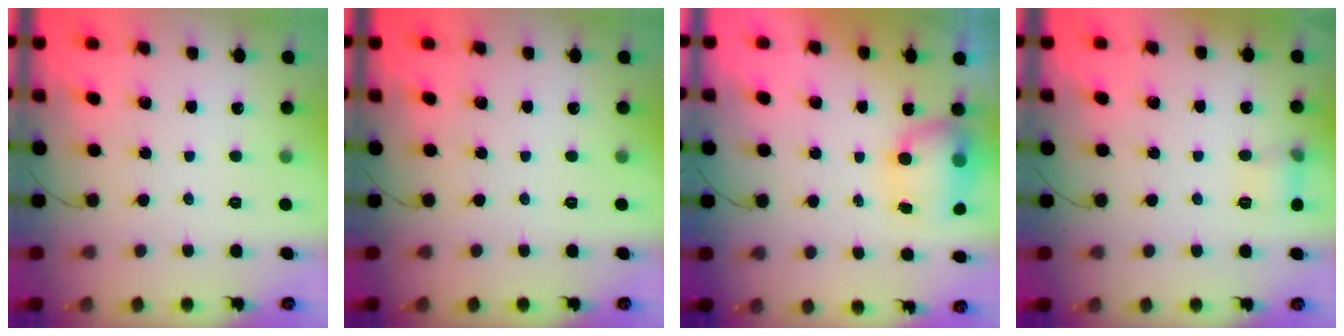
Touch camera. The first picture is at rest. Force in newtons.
{"total": 0.0}
{"total": 7.1, "press": 7.0, "slide": 1.0}
{"total": 6.9, "press": 6.7, "slide": 1.8}